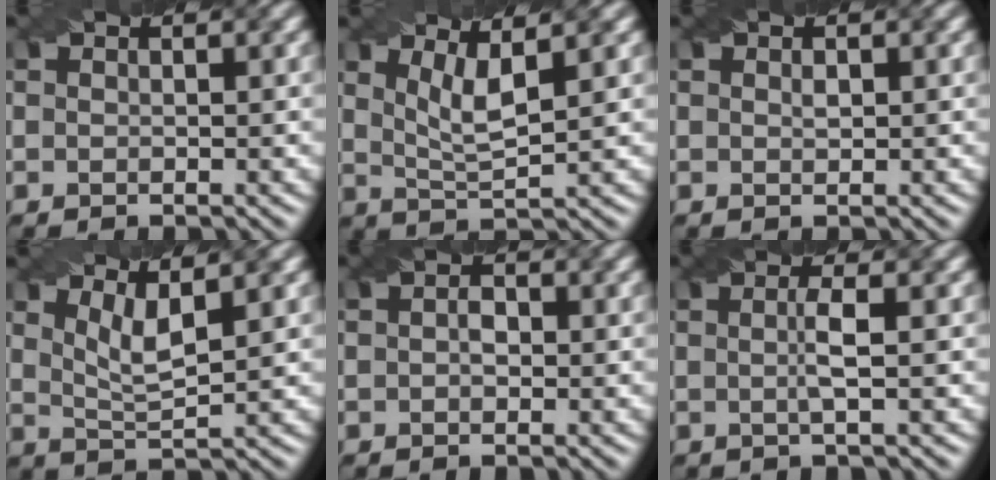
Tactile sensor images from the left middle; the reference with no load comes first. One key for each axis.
{"total": 3.5, "fx": 1.5, "fy": 0.8, "fz": 3.1, "tx": -0.062, "ty": -0.004, "tz": 0.031}
{"total": 0.7, "fx": 0.2, "fy": 0.4, "fz": 0.6, "tx": -0.010, "ty": 0.001, "tz": 0.005}
{"total": 3.2, "fx": 1.6, "fy": 0.8, "fz": 2.7, "tx": -0.052, "ty": -0.004, "tz": 0.032}
{"total": 1.4, "fx": 0.0, "fy": 0.9, "fz": 1.0, "tx": -0.014, "ty": -0.001, "tz": -0.003}
{"total": 2.0, "fx": -0.1, "fy": 0.3, "fz": 2.0, "tx": -0.043, "ty": 0.000, "tz": -0.003}